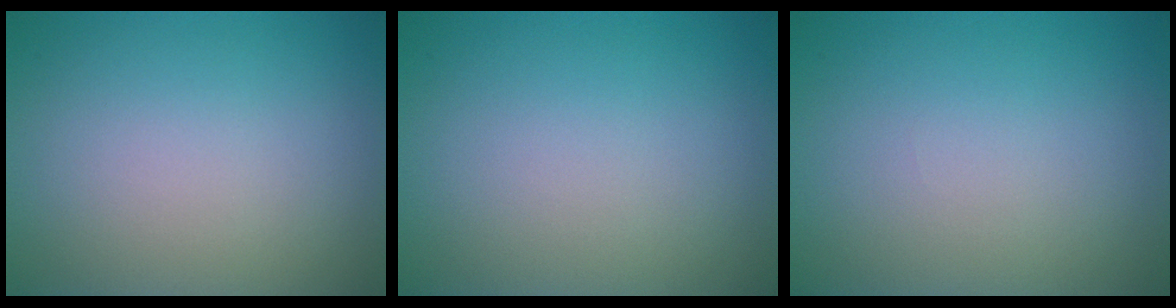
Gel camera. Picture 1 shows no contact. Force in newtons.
{"total": 0.0}
{"total": 0.0}